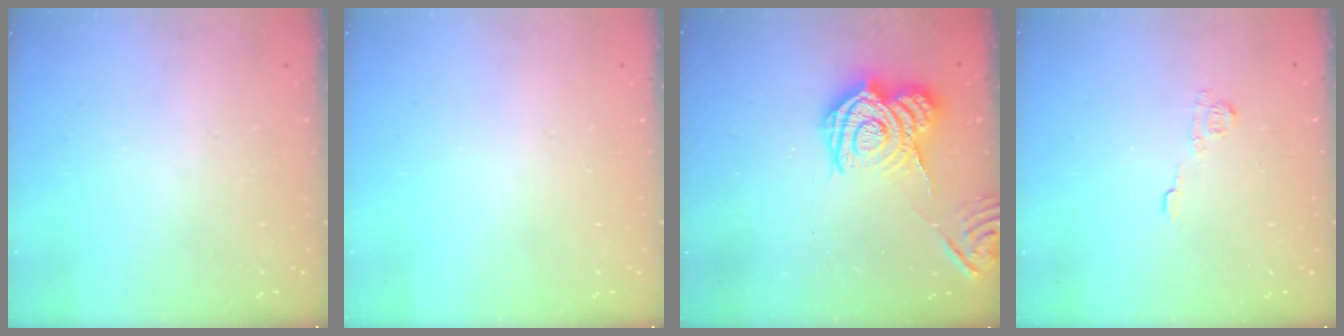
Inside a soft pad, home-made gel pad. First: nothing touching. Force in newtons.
{"total": 0.0}
{"total": 14.4, "press": 14.4, "slide": 1.0}
{"total": 5.5, "press": 5.5, "slide": 0.6}